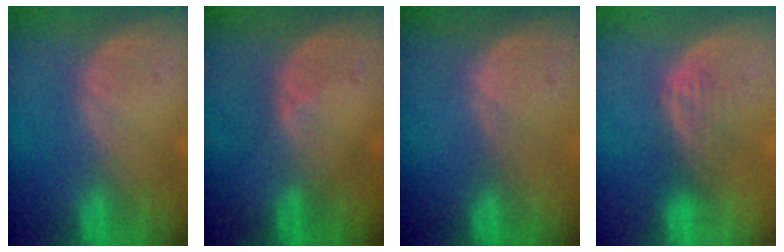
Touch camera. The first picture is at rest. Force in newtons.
{"total": 1.8, "press": 1.2, "slide": 1.3}
{"total": 0.0}
{"total": 3.4, "press": 3.0, "slide": 1.6}